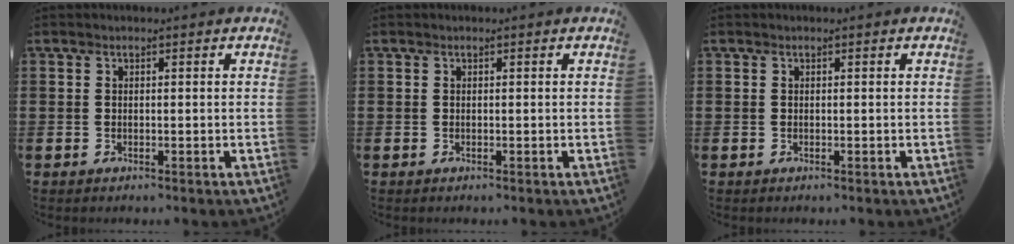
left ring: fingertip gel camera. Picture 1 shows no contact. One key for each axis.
{"total": 0.0}
{"total": 0.0}